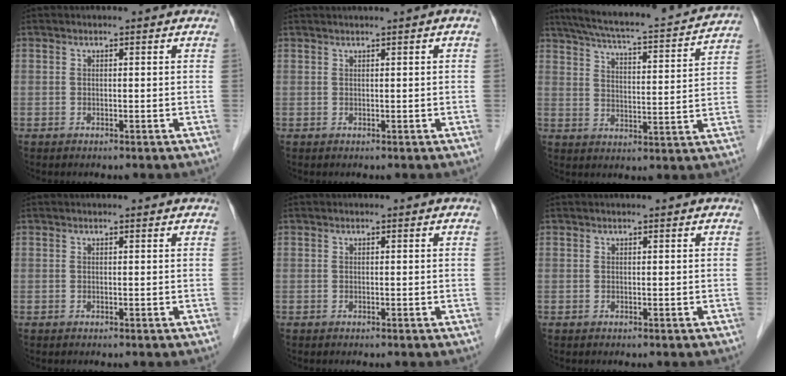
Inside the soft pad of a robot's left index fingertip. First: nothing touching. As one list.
[{"total": 1.4, "force": [0.8, -0.2, 1.1], "torque": [-0.023, 0.011, 0.018]}, {"total": 18.4, "force": [16.8, 1.0, 7.6], "torque": [-0.129, 0.006, 0.237]}, {"total": 1.3, "force": [1.2, 0.1, 0.3], "torque": [-0.011, 0.008, 0.013]}, {"total": 0.0}, {"total": 0.9, "force": [0.8, 0.0, 0.4], "torque": [-0.005, 0.010, 0.014]}]